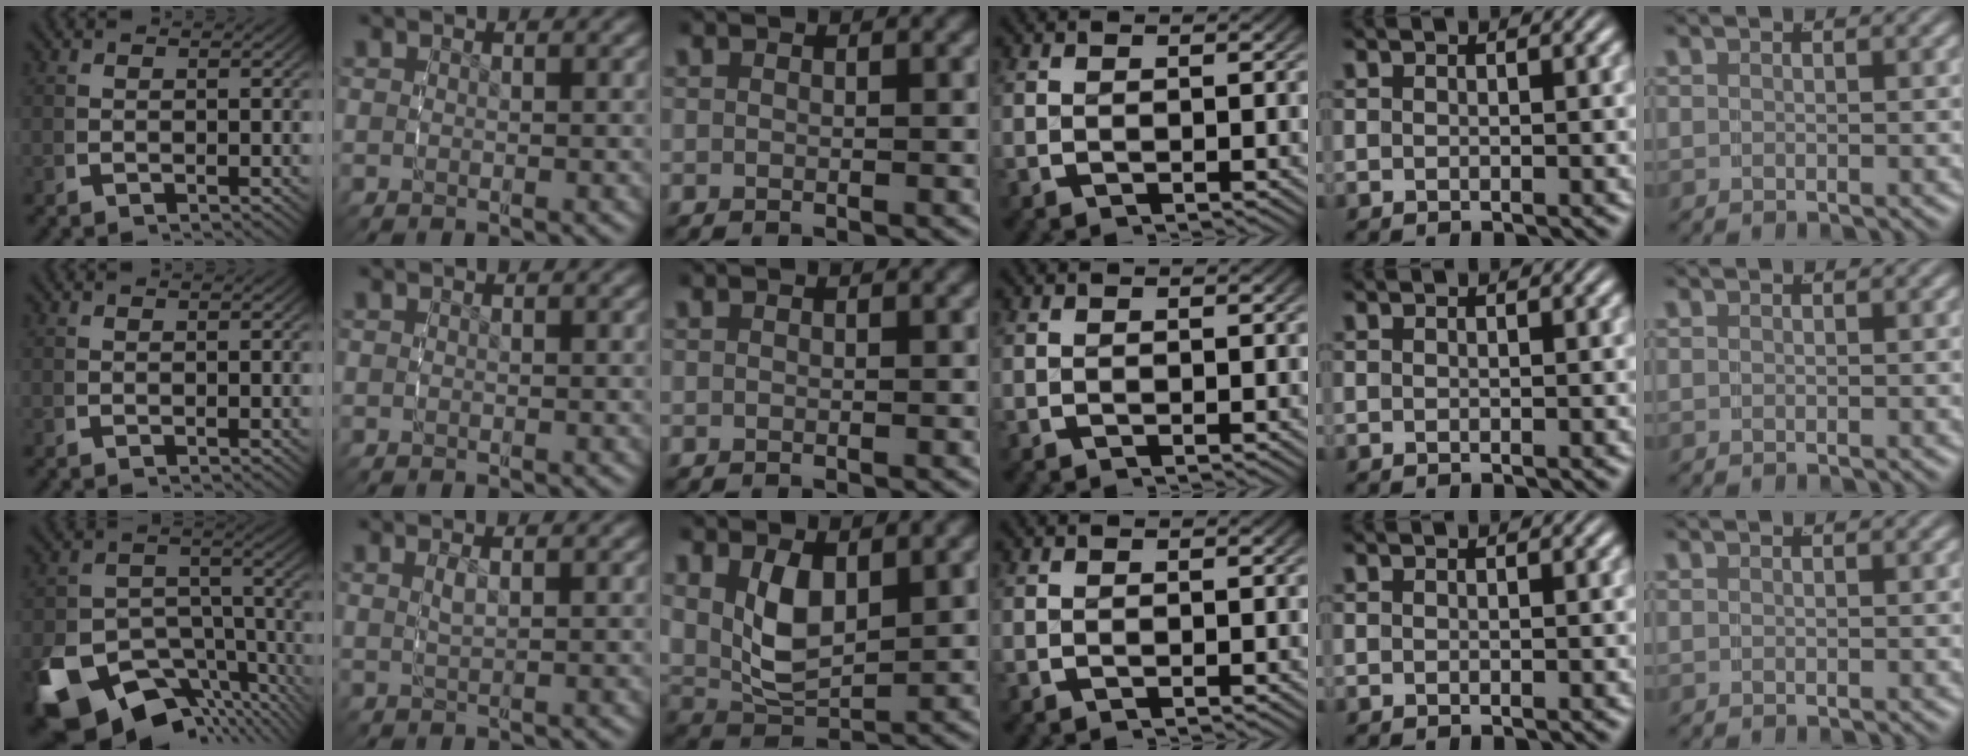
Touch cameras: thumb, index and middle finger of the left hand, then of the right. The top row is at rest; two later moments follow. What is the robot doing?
{"motion": "grasp_and_lifting", "object": "ethernet cable"}